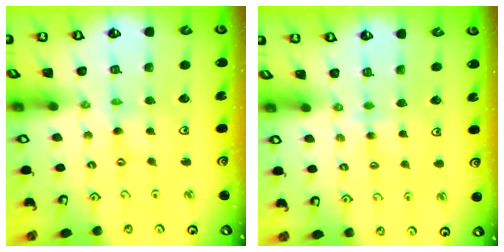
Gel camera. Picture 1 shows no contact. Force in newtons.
{"total": 3.0, "press": 3.0, "slide": 0.5}